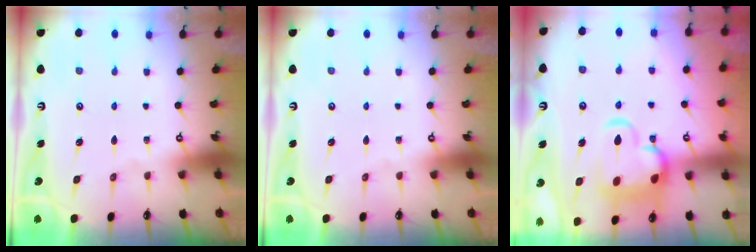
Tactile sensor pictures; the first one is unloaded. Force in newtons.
{"total": 0.0}
{"total": 7.3, "press": 7.1, "slide": 1.7}